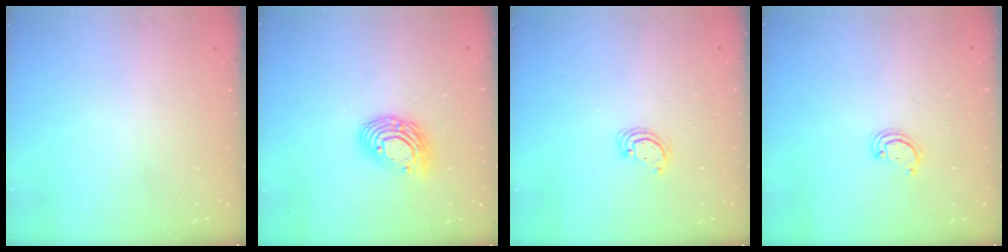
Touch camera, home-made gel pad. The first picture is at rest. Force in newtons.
{"total": 11.0, "press": 10.9, "slide": 1.1}
{"total": 3.0, "press": 2.9, "slide": 0.3}
{"total": 2.3, "press": 2.3, "slide": 0.3}